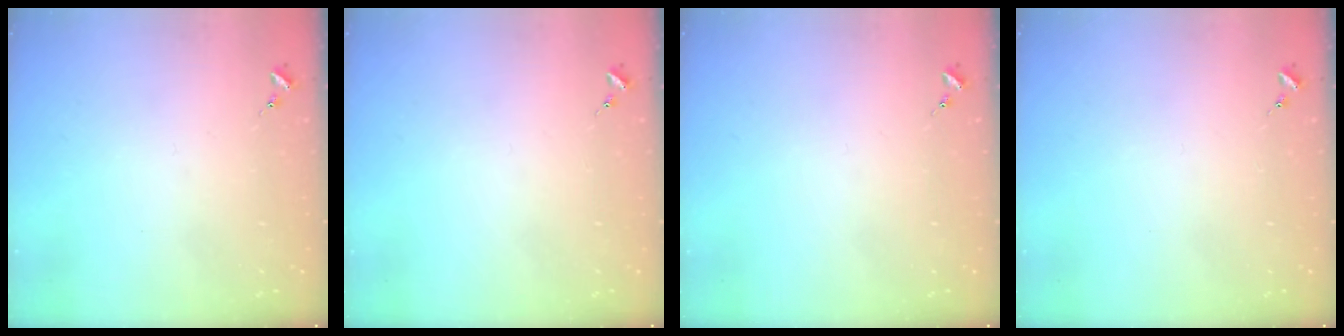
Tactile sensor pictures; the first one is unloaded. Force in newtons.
{"total": 0.0}
{"total": 0.0}
{"total": 0.0}